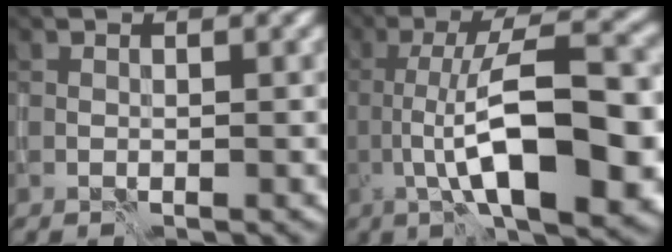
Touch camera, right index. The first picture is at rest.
{"total": 11.1, "force": [-2.8, 3.0, 10.3], "torque": [-0.160, 0.009, -0.051]}